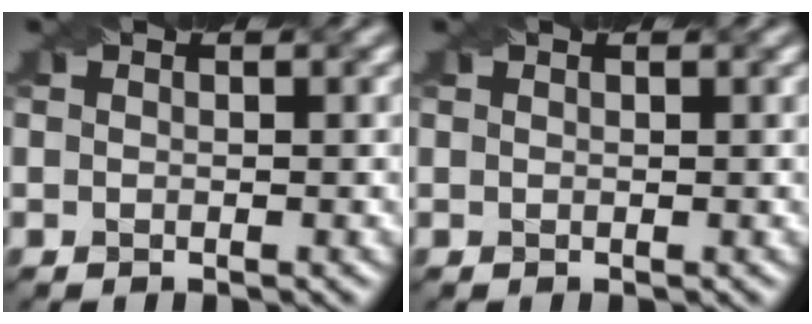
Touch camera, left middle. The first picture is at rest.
{"total": 0.6, "force": [0.5, 0.1, 0.2], "torque": [-0.005, -0.001, 0.005]}